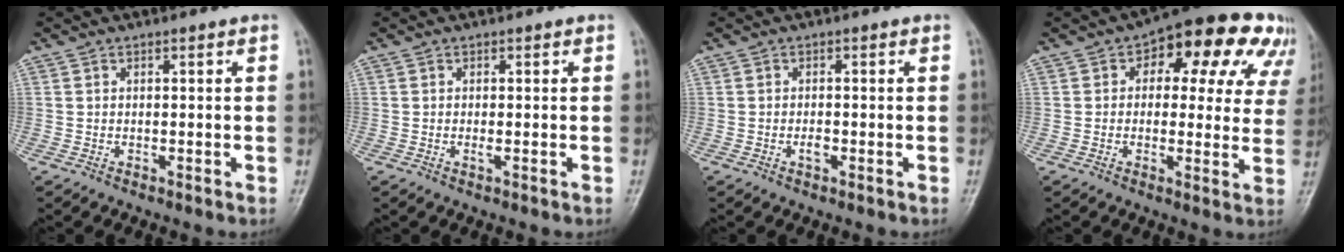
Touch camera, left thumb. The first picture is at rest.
{"total": 0.6, "force": [0.0, 0.2, 0.5], "torque": [-0.011, -0.002, -0.004]}
{"total": 1.4, "force": [-0.5, 0.8, 1.0], "torque": [-0.016, 0.001, -0.011]}
{"total": 16.4, "force": [6.9, 9.2, 11.7], "torque": [-0.086, 0.014, 0.076]}